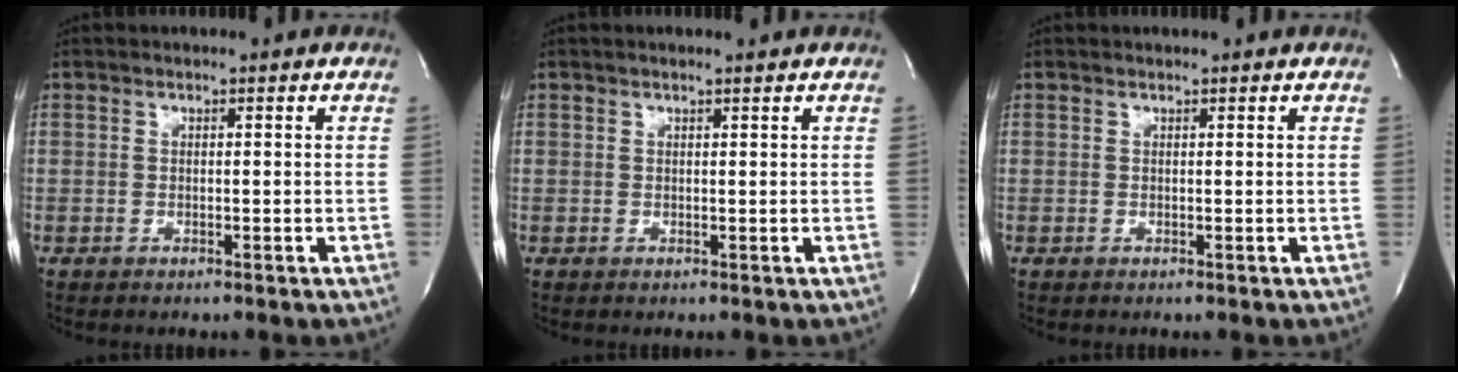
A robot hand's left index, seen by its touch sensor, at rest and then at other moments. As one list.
[{"total": 1.3, "force": [1.0, -0.1, 0.7], "torque": [-0.014, 0.005, 0.018]}, {"total": 0.8, "force": [0.7, -0.1, 0.2], "torque": [-0.005, 0.006, 0.012]}]